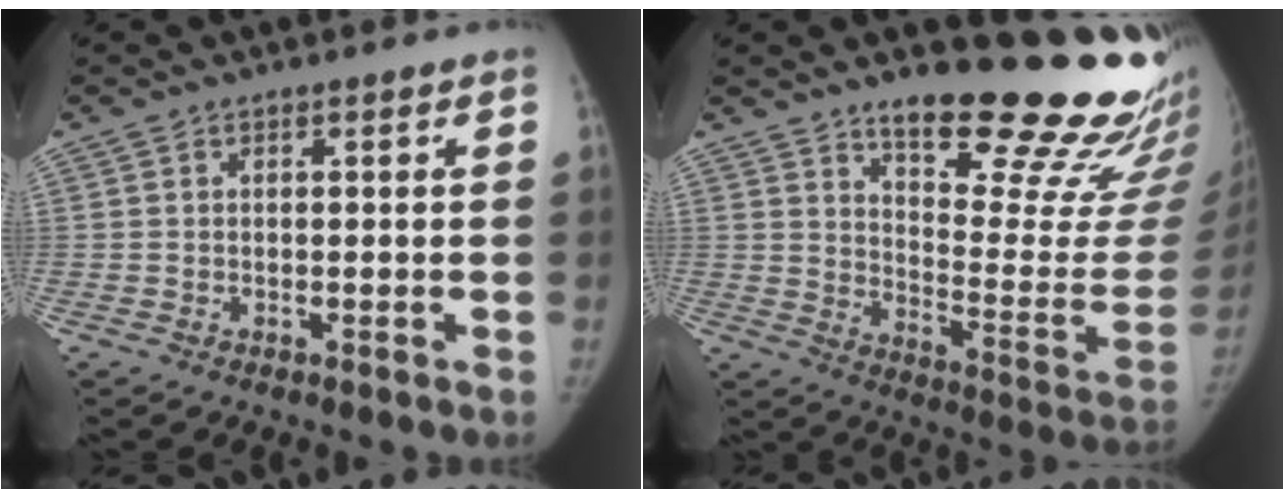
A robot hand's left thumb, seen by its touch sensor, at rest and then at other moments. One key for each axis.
{"total": 24.6, "fx": 19.0, "fy": 6.4, "fz": 14.1, "tx": -0.150, "ty": -0.158, "tz": 0.259}